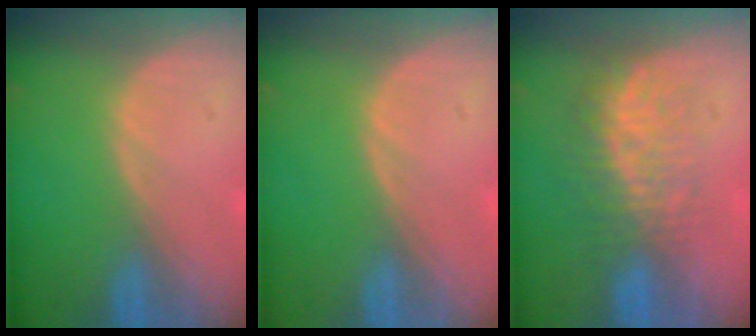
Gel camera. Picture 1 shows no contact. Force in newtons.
{"total": 0.0}
{"total": 8.2, "press": 7.4, "slide": 3.5}